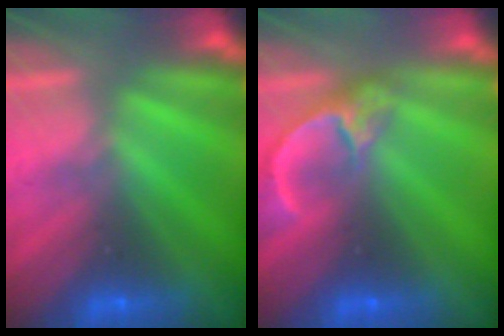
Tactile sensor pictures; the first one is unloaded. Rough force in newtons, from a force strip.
{"total": 4.7}